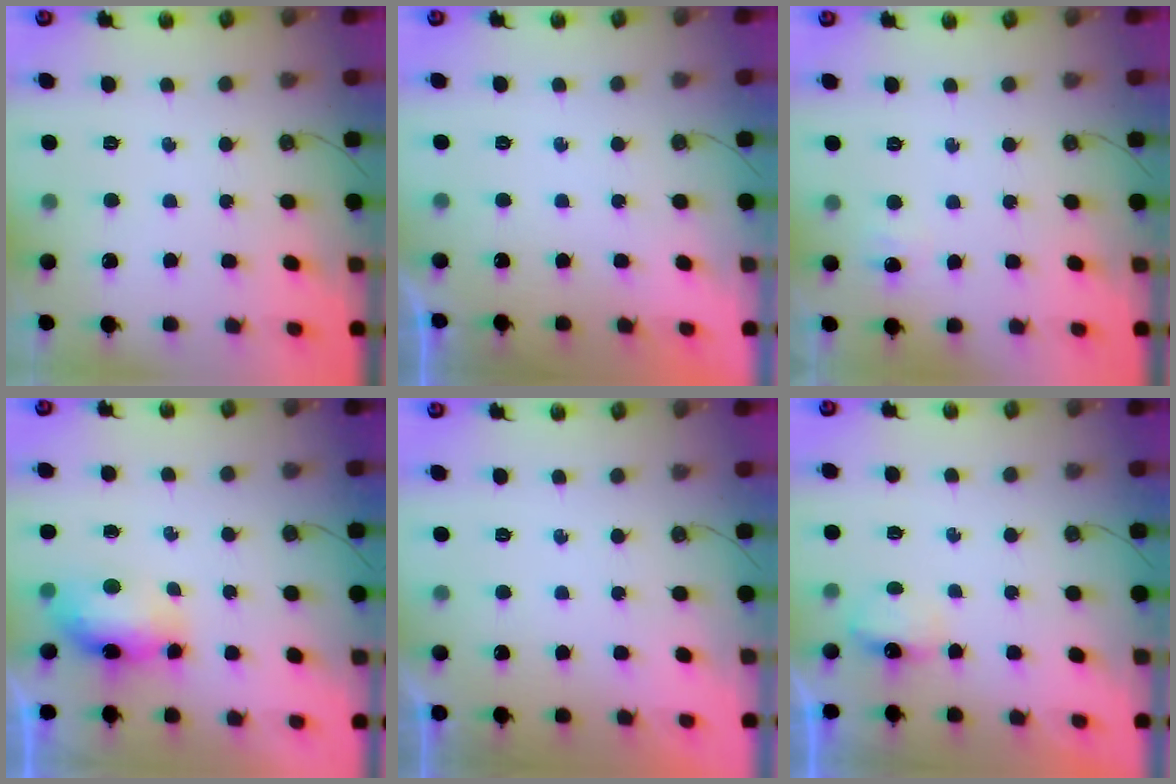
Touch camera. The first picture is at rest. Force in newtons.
{"total": 0.0}
{"total": 4.5, "press": 4.4, "slide": 0.9}
{"total": 7.2, "press": 7.2, "slide": 0.7}
{"total": 0.0}
{"total": 4.3, "press": 4.2, "slide": 0.7}